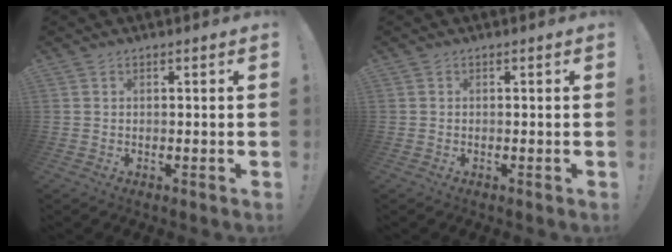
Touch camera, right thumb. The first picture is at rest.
{"total": 0.0}